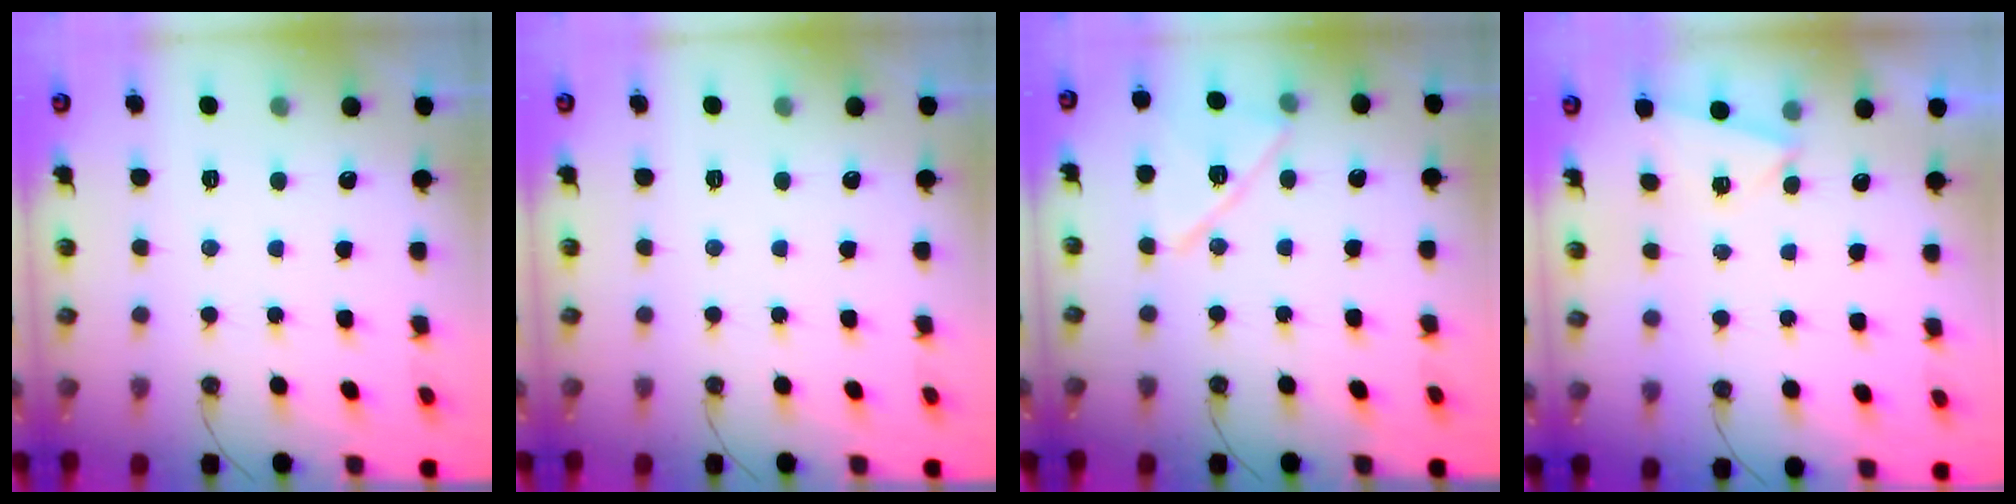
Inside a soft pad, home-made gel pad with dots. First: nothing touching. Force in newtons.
{"total": 0.0}
{"total": 14.2, "press": 14.0, "slide": 2.6}
{"total": 2.8, "press": 1.5, "slide": 2.3}